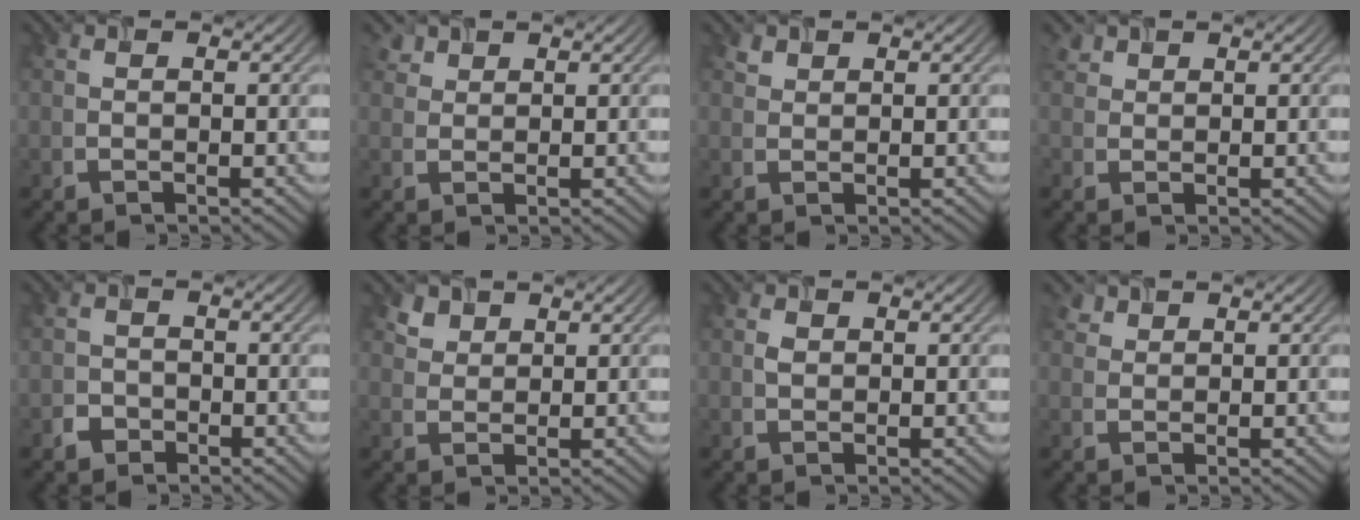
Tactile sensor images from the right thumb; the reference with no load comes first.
{"total": 1.9, "force": [1.4, 1.1, 0.5], "torque": [-0.017, 0.003, 0.032]}
{"total": 1.1, "force": [0.8, 0.6, 0.2], "torque": [-0.007, -0.001, 0.018]}
{"total": 1.6, "force": [1.1, 1.1, 0.4], "torque": [-0.013, 0.002, 0.025]}
{"total": 1.9, "force": [-1.2, 1.4, 0.5], "torque": [-0.008, 0.002, -0.026]}
{"total": 2.3, "force": [1.7, 1.4, 0.6], "torque": [-0.019, -0.001, 0.035]}
{"total": 1.0, "force": [0.3, 0.8, 0.6], "torque": [-0.016, 0.000, 0.004]}
{"total": 1.5, "force": [1.2, 0.8, 0.4], "torque": [-0.011, 0.002, 0.026]}